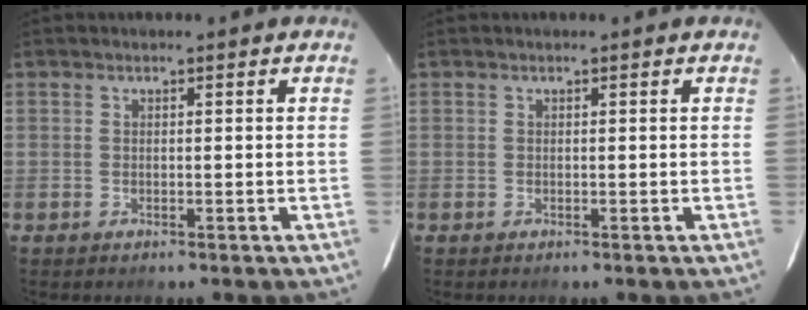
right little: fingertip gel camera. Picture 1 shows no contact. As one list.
[{"total": 0.0}]